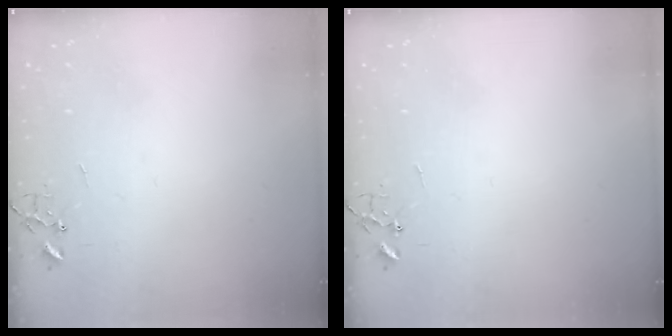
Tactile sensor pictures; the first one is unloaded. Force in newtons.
{"total": 0.0}